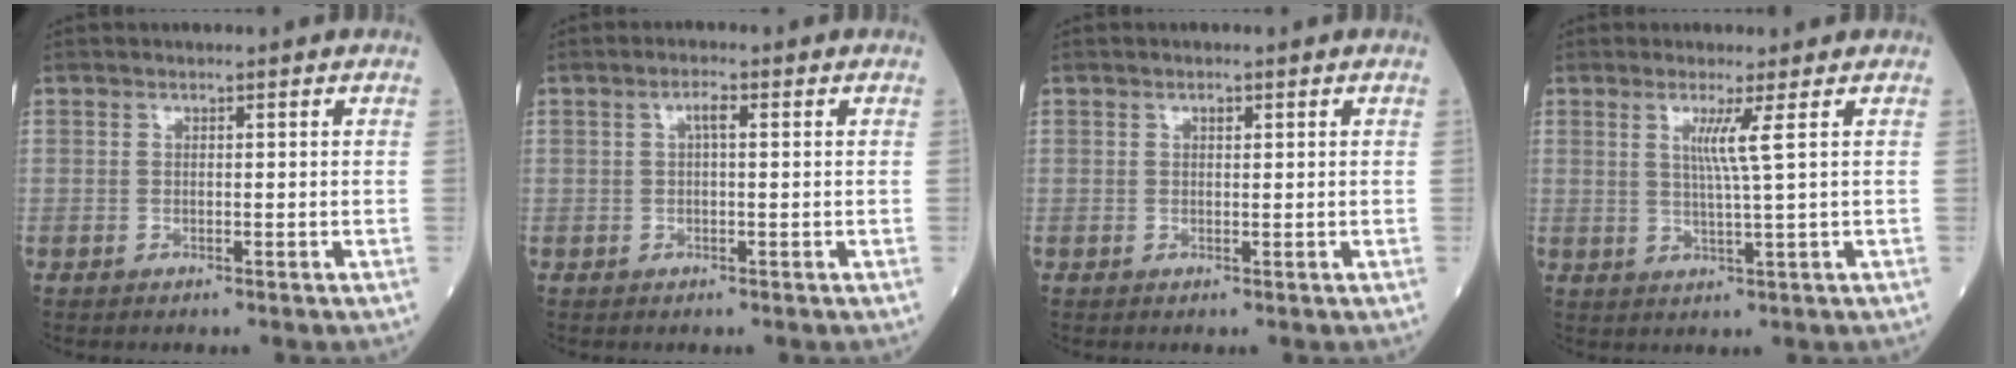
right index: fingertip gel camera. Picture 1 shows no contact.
{"total": 1.8, "force": [0.4, 0.4, 1.7], "torque": [-0.032, 0.004, 0.006]}
{"total": 0.7, "force": [0.3, 0.3, 0.5], "torque": [-0.009, -0.001, 0.005]}
{"total": 3.7, "force": [1.2, -1.2, 3.2], "torque": [-0.065, -0.006, 0.024]}